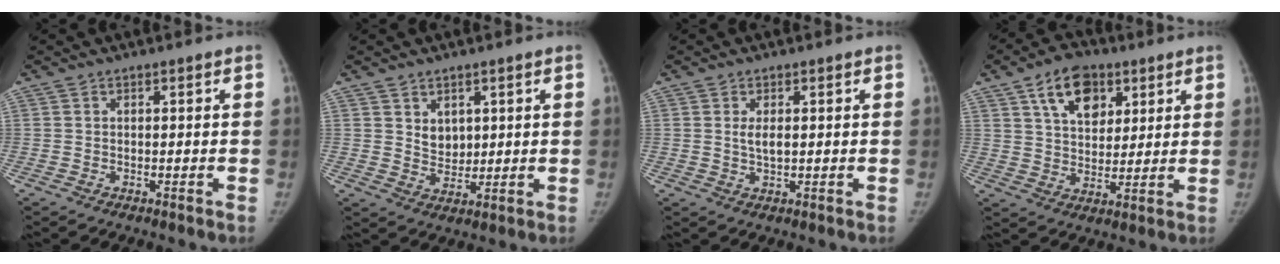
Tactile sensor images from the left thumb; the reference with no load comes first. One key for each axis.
{"total": 4.3, "fx": 1.8, "fy": 3.3, "fz": 2.1, "tx": -0.013, "ty": -0.018, "tz": 0.040}
{"total": 2.6, "fx": 0.5, "fy": 1.2, "fz": 2.2, "tx": -0.041, "ty": -0.005, "tz": 0.011}
{"total": 11.5, "fx": 5.7, "fy": 7.4, "fz": 6.8, "tx": -0.078, "ty": -0.021, "tz": 0.096}